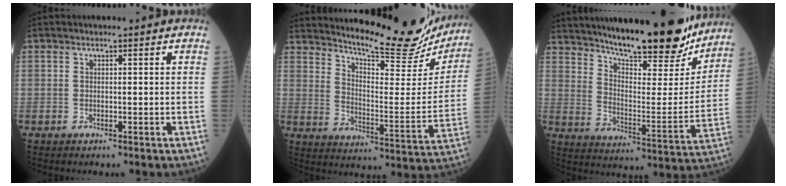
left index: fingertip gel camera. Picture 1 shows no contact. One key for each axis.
{"total": 21.7, "fx": 19.7, "fy": 3.1, "fz": 8.5, "tx": -0.130, "ty": -0.063, "tz": 0.259}
{"total": 24.4, "fx": 20.7, "fy": 4.3, "fz": 12.3, "tx": -0.194, "ty": -0.036, "tz": 0.289}